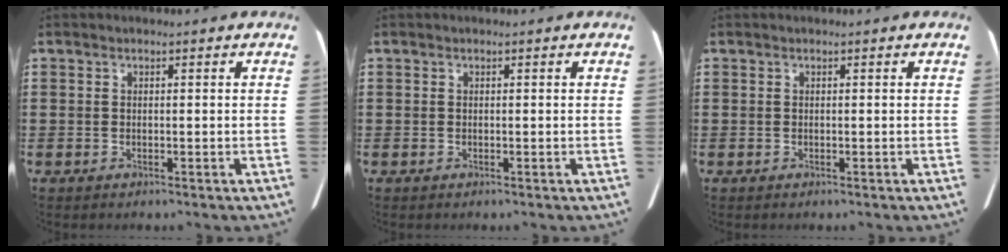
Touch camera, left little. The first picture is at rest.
{"total": 0.0}
{"total": 0.0}